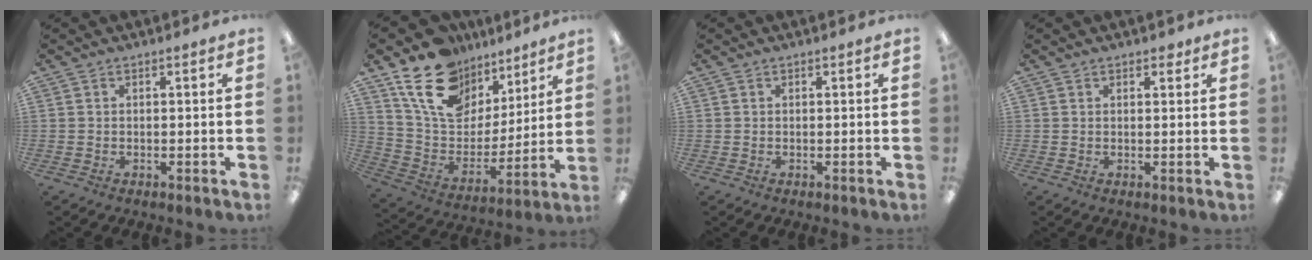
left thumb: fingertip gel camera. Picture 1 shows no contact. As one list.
[{"total": 18.9, "force": [11.8, 12.3, 8.2], "torque": [-0.154, -0.057, 0.220]}, {"total": 0.0}, {"total": 1.5, "force": [1.2, 0.8, 0.6], "torque": [0.004, -0.006, 0.018]}]